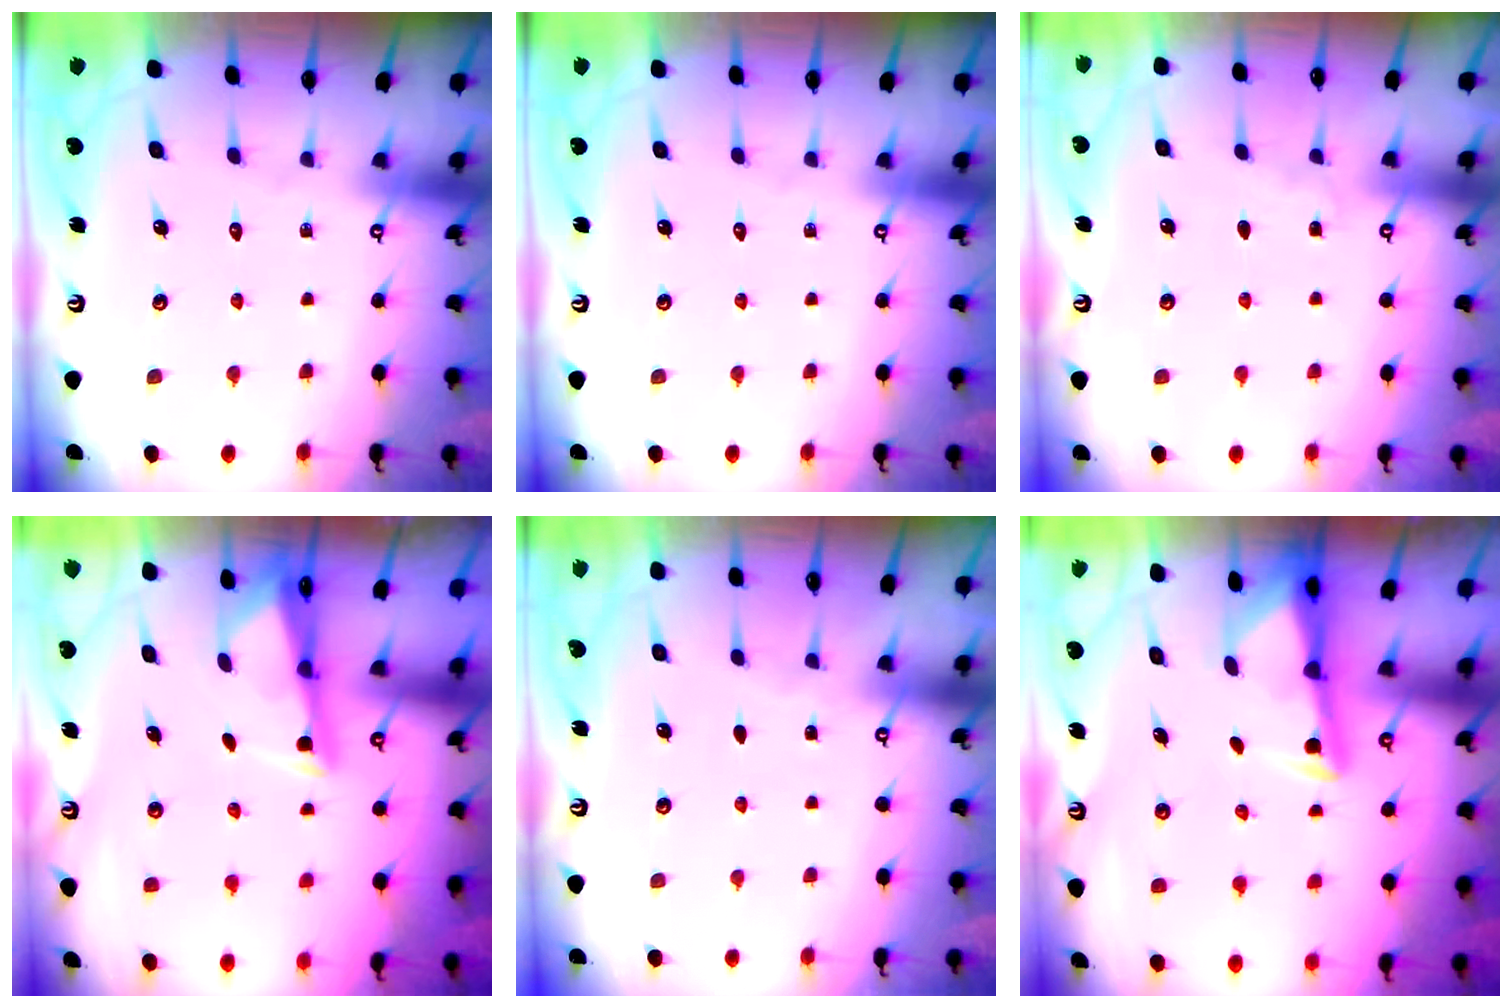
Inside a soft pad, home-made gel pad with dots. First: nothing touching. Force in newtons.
{"total": 0.0}
{"total": 2.8, "press": 2.7, "slide": 0.3}
{"total": 2.5, "press": 2.5, "slide": 0.4}
{"total": 3.1, "press": 3.0, "slide": 0.5}
{"total": 2.9, "press": 2.8, "slide": 0.5}